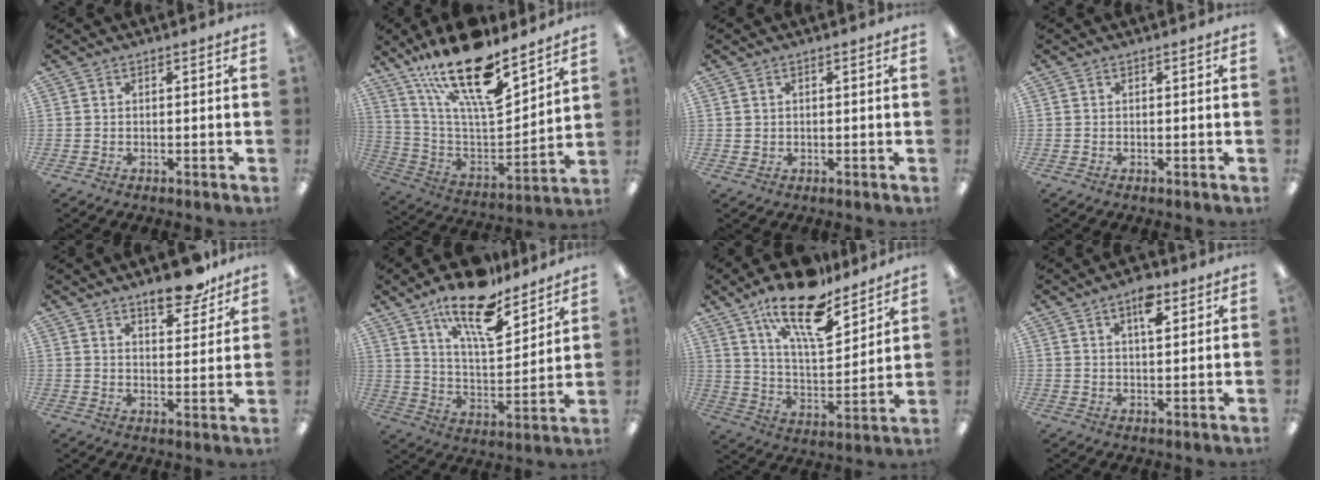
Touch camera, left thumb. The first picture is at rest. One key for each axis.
{"total": 22.9, "fx": 15.8, "fy": 7.7, "fz": 14.6, "tx": -0.266, "ty": -0.104, "tz": 0.271}
{"total": 1.1, "fx": 0.5, "fy": 0.9, "fz": 0.0, "tx": -0.001, "ty": 0.004, "tz": 0.010}
{"total": 0.0}
{"total": 9.5, "fx": 7.5, "fy": 3.2, "fz": 5.0, "tx": -0.059, "ty": -0.043, "tz": 0.127}
{"total": 17.5, "fx": 12.9, "fy": 5.9, "fz": 10.1, "tx": -0.166, "ty": -0.076, "tz": 0.216}
{"total": 19.5, "fx": 14.1, "fy": 6.9, "fz": 11.5, "tx": -0.190, "ty": -0.085, "tz": 0.238}
{"total": 6.8, "fx": 3.6, "fy": 3.0, "fz": 4.9, "tx": -0.065, "ty": -0.009, "tz": 0.056}